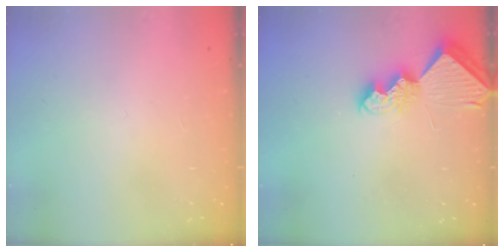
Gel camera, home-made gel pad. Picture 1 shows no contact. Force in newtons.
{"total": 8.3, "press": 8.3, "slide": 0.7}